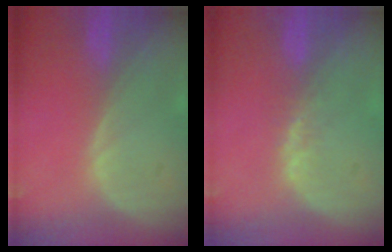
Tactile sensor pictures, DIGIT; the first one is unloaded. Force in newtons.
{"total": 2.1, "press": 1.7, "slide": 1.2}